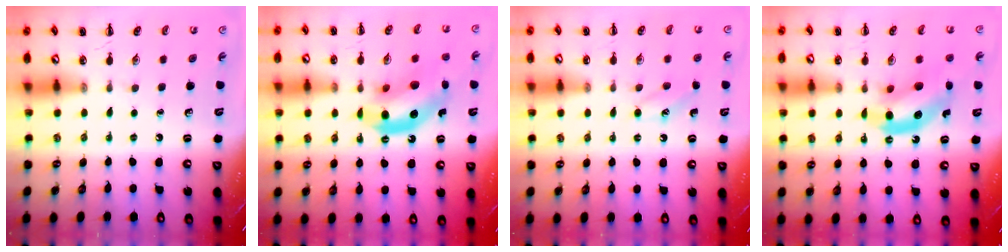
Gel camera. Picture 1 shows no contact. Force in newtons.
{"total": 14.0, "press": 13.5, "slide": 3.6}
{"total": 7.5, "press": 7.2, "slide": 1.9}
{"total": 11.4, "press": 11.0, "slide": 2.9}